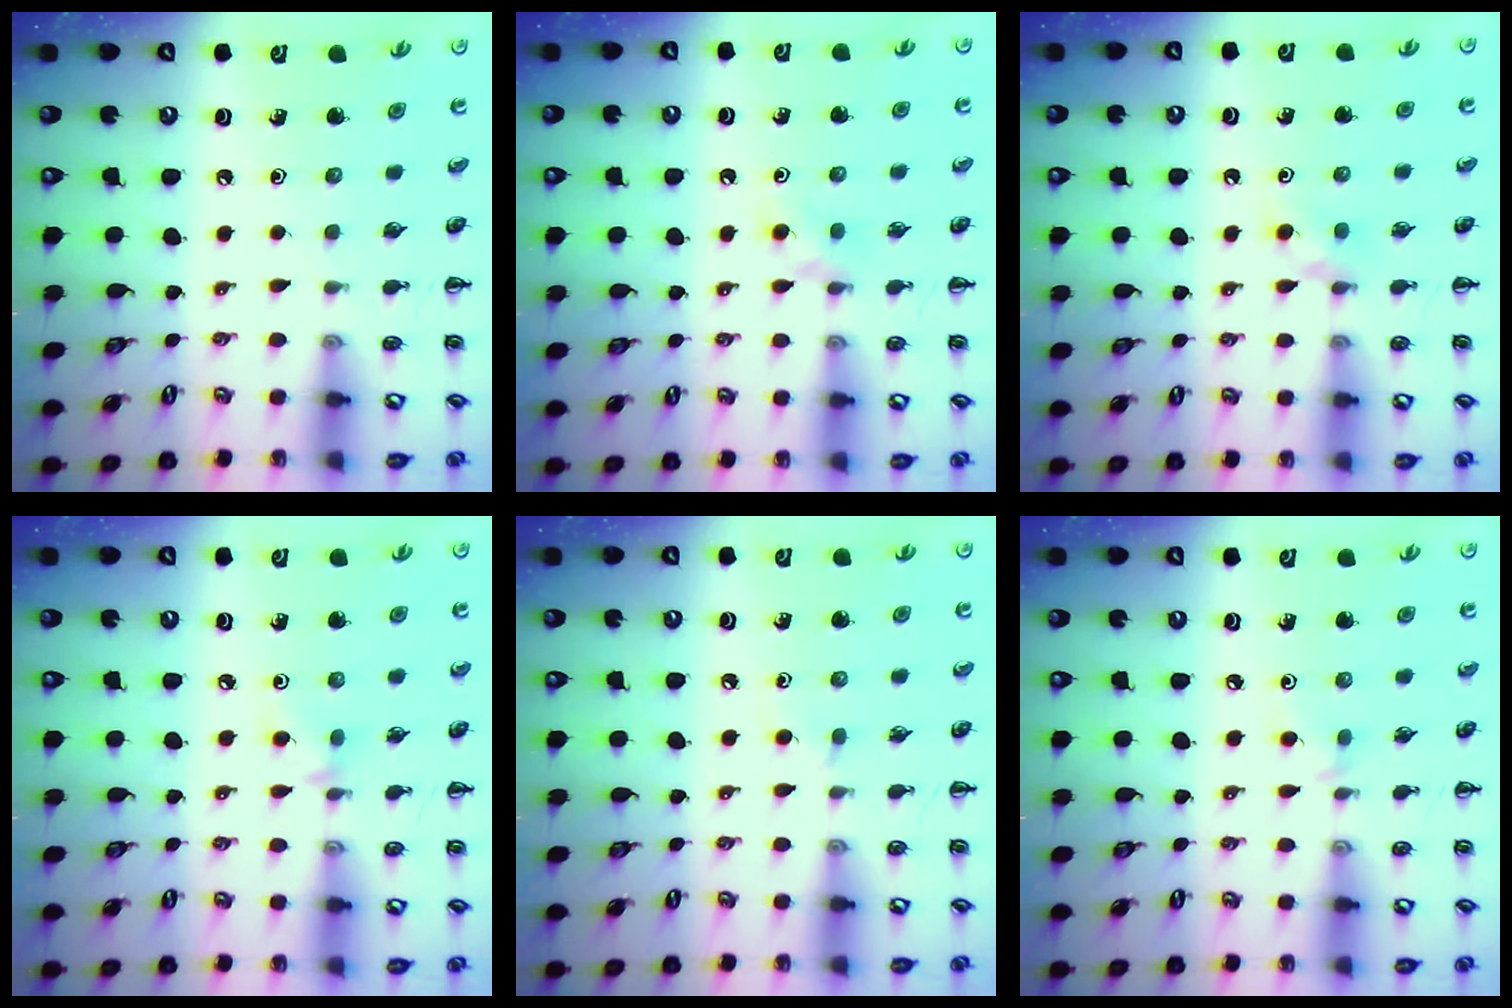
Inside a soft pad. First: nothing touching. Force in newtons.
{"total": 3.1, "press": 2.8, "slide": 1.2}
{"total": 2.9, "press": 2.7, "slide": 1.1}
{"total": 2.9, "press": 2.6, "slide": 1.2}
{"total": 1.7, "press": 1.5, "slide": 0.9}
{"total": 3.1, "press": 2.9, "slide": 1.1}